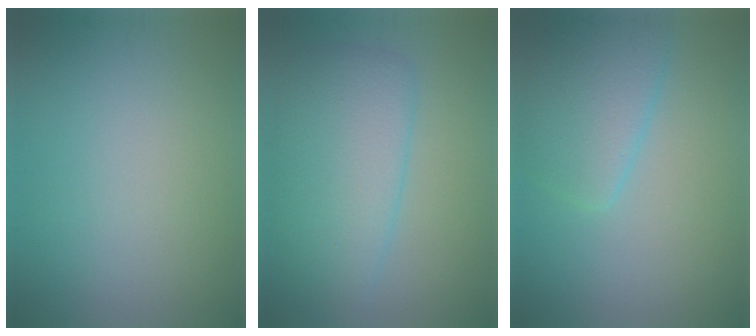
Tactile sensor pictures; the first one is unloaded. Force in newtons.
{"total": 5.8, "press": 5.8, "slide": 0.3}
{"total": 4.4, "press": 4.4, "slide": 0.3}